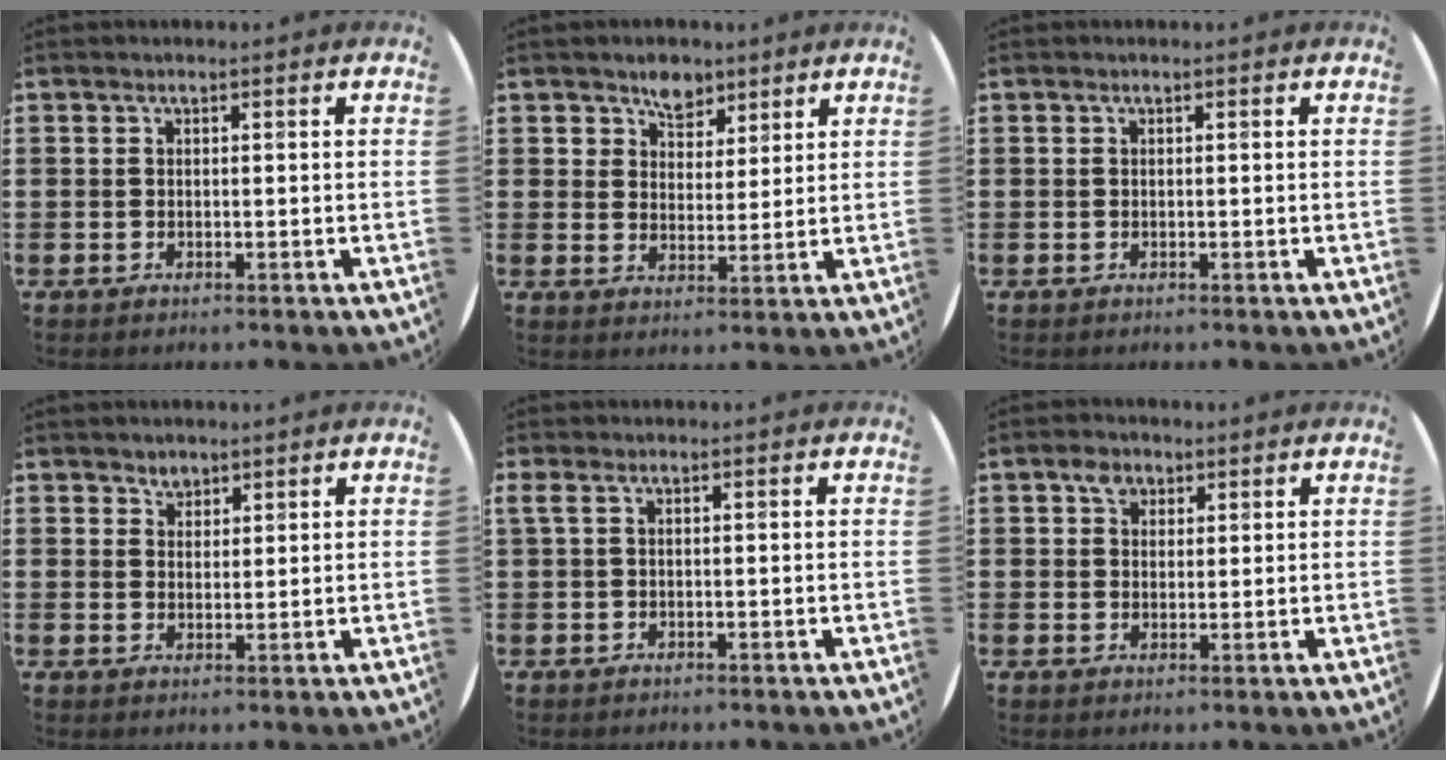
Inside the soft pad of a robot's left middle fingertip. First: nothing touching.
{"total": 4.4, "force": [3.5, 2.5, 0.5], "torque": [-0.006, -0.005, 0.063]}
{"total": 0.0}
{"total": 2.0, "force": [1.8, 1.0, 0.0], "torque": [0.008, -0.002, 0.034]}
{"total": 0.6, "force": [0.0, 0.0, 0.6], "torque": [-0.011, 0.000, -0.001]}
{"total": 2.5, "force": [1.7, 1.7, 0.8], "torque": [-0.003, -0.001, 0.028]}